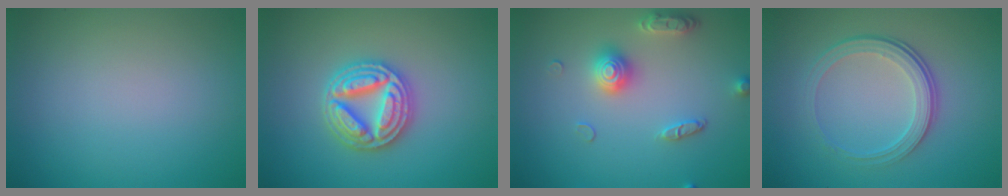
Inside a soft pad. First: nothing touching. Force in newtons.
{"total": 5.0, "press": 4.9, "slide": 0.9}
{"total": 3.2, "press": 3.0, "slide": 1.2}
{"total": 4.3, "press": 2.9, "slide": 3.2}